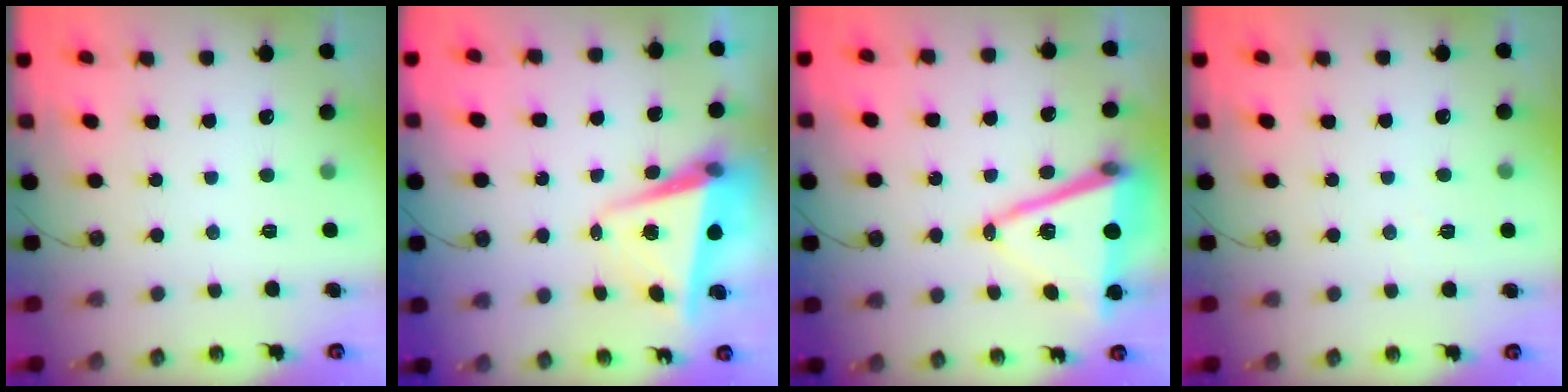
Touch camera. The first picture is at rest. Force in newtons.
{"total": 6.6, "press": 6.5, "slide": 1.4}
{"total": 14.2, "press": 13.7, "slide": 3.9}
{"total": 5.1, "press": 4.0, "slide": 3.2}